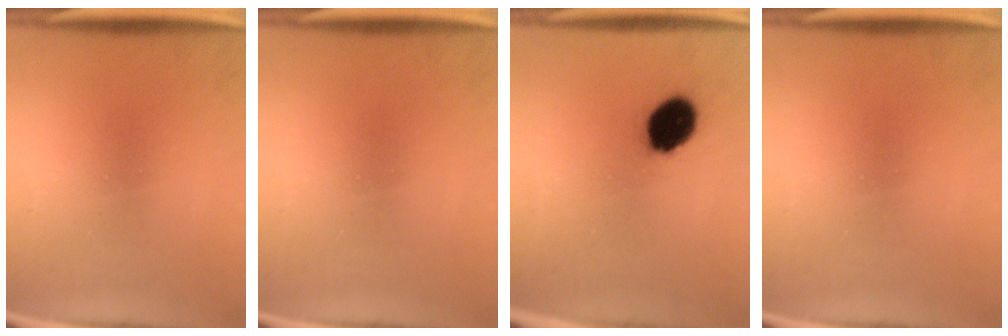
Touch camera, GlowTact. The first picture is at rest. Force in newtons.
{"total": 0.0}
{"total": 11.1}
{"total": 0.0}